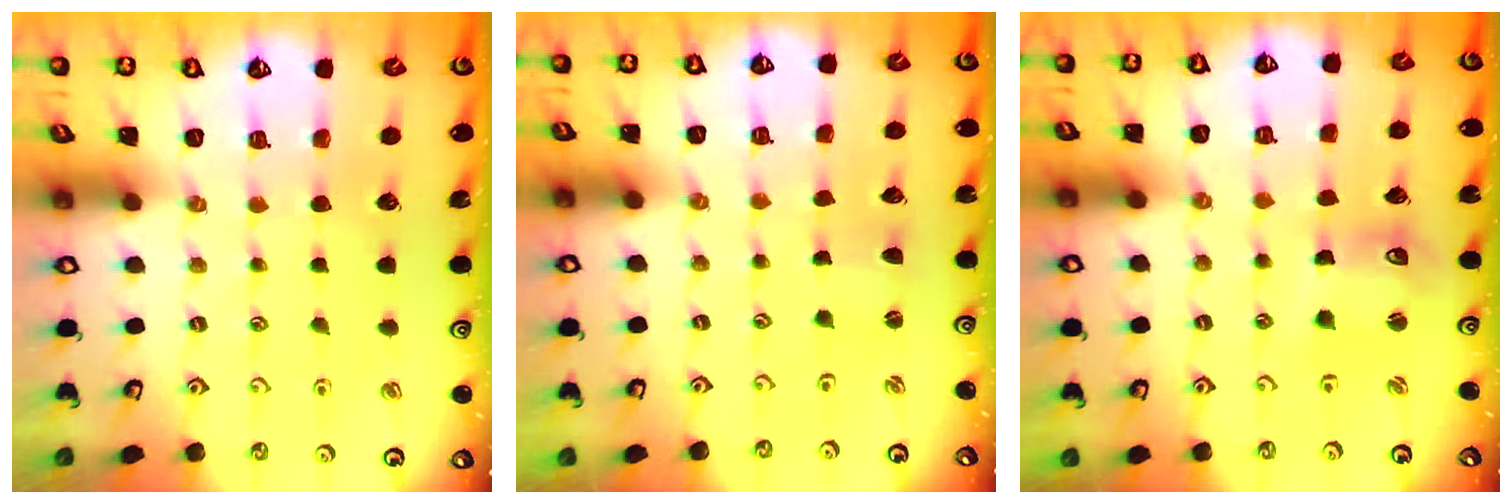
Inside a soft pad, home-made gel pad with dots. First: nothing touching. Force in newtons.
{"total": 1.0, "press": 1.0, "slide": 0.2}
{"total": 6.5, "press": 6.4, "slide": 1.2}